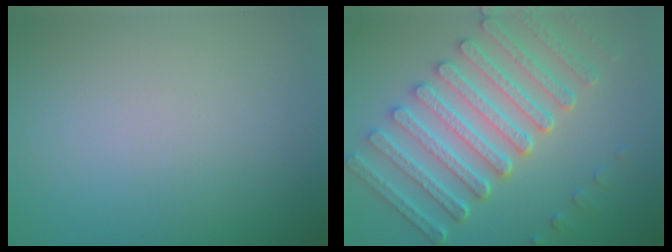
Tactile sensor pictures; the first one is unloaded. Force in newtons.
{"total": 7.9, "press": 6.4, "slide": 4.5}